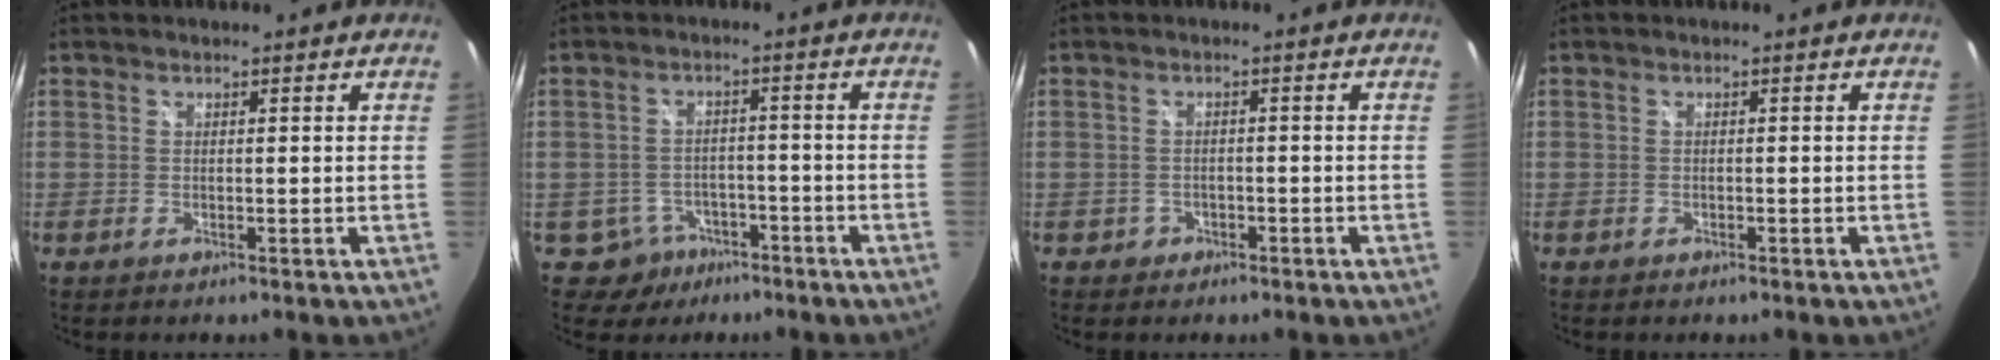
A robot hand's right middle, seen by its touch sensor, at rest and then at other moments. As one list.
[{"total": 5.9, "force": [-3.8, 4.5, 0.8], "torque": [-0.026, 0.017, -0.046]}, {"total": 2.3, "force": [-1.1, 1.9, 0.4], "torque": [-0.013, 0.000, -0.016]}, {"total": 0.7, "force": [-0.6, 0.5, 0.1], "torque": [-0.006, -0.002, -0.009]}]